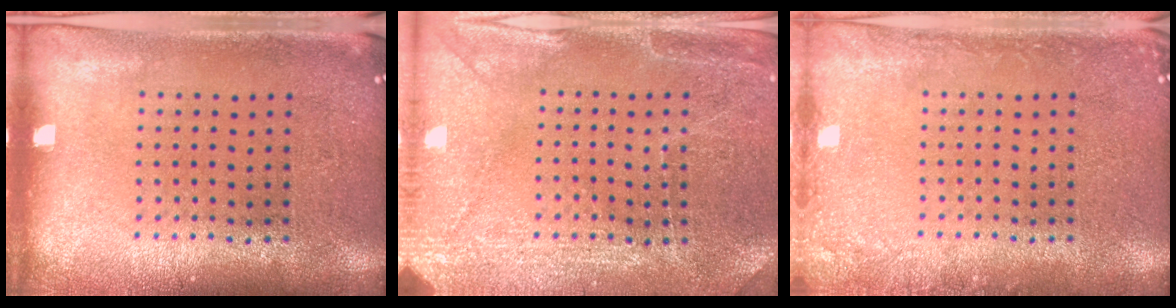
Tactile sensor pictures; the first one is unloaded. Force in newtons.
{"total": 2.9, "press": 2.8, "slide": 0.3}
{"total": 1.6, "press": 1.6, "slide": 0.3}